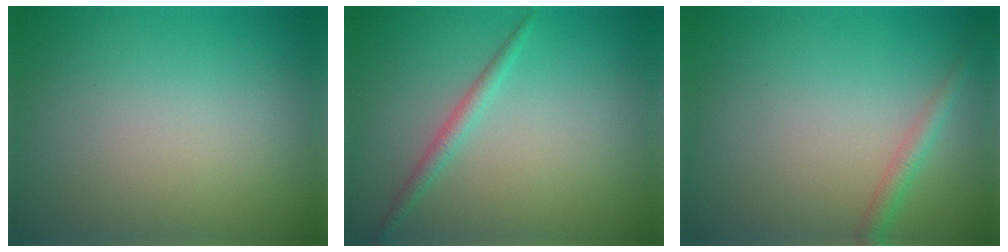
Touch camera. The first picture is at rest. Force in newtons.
{"total": 1.5, "press": 1.5, "slide": 0.0}
{"total": 1.7, "press": 1.7, "slide": 0.1}